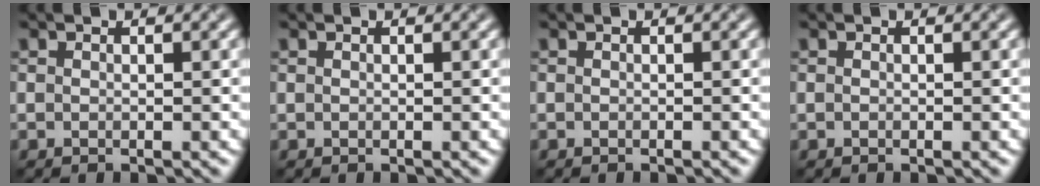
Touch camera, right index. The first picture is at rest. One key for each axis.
{"total": 0.0}
{"total": 0.6, "fx": -0.5, "fy": 0.0, "fz": 0.2, "tx": 0.002, "ty": -0.001, "tz": -0.009}
{"total": 0.0}